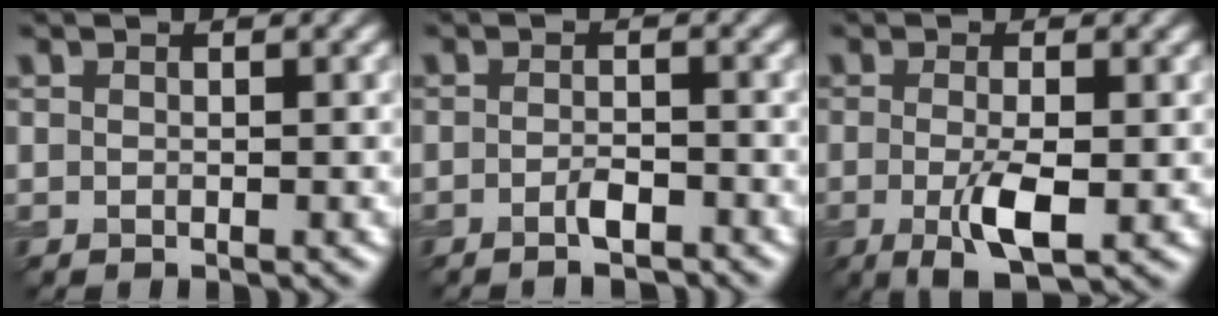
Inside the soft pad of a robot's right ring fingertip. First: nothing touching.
{"total": 2.0, "force": [-1.3, 0.4, 1.5], "torque": [-0.027, -0.001, -0.025]}
{"total": 4.3, "force": [-1.0, 1.2, 4.0], "torque": [-0.083, -0.013, -0.017]}